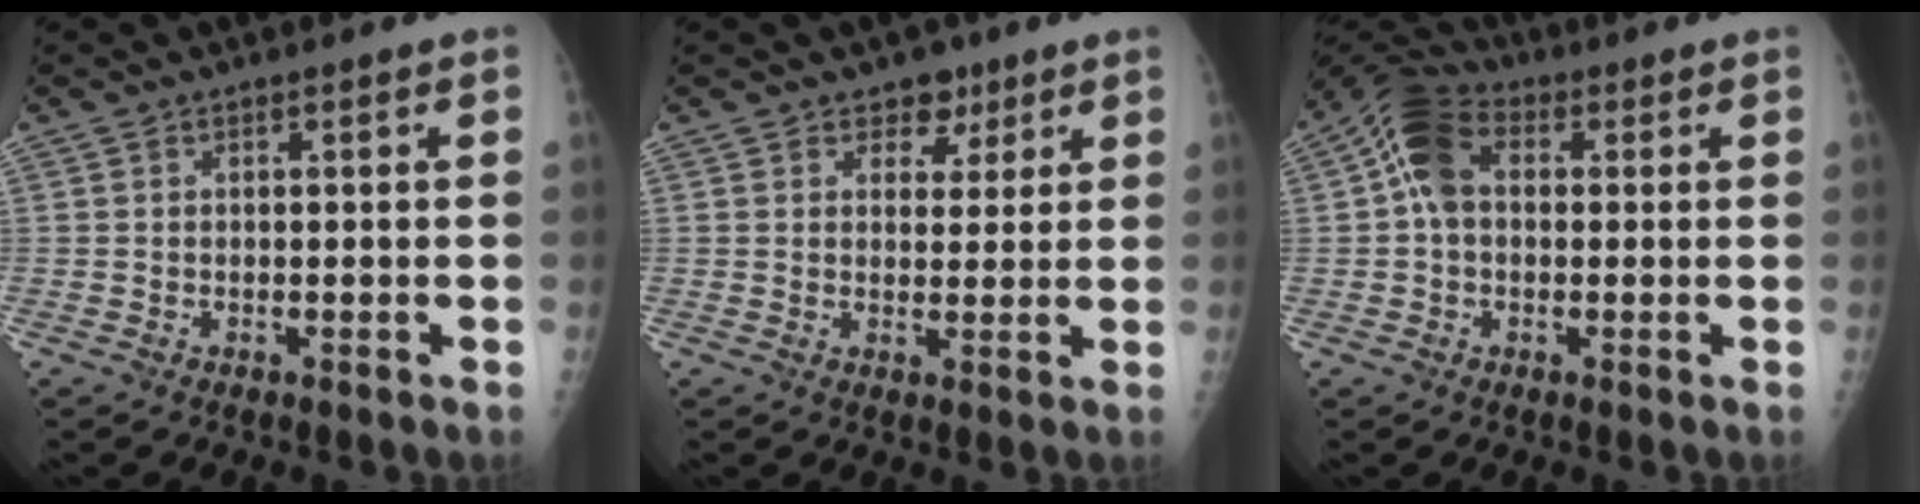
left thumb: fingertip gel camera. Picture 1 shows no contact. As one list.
[{"total": 4.5, "force": [2.8, 3.2, 1.4], "torque": [0.012, -0.012, 0.039]}, {"total": 9.1, "force": [1.2, 6.5, 6.2], "torque": [-0.110, 0.026, 0.009]}]